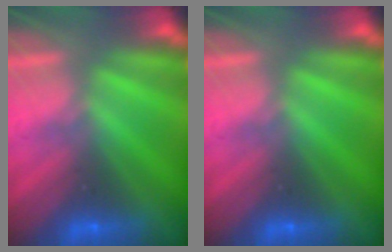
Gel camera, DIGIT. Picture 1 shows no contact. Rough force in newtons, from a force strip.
{"total": 0.0}